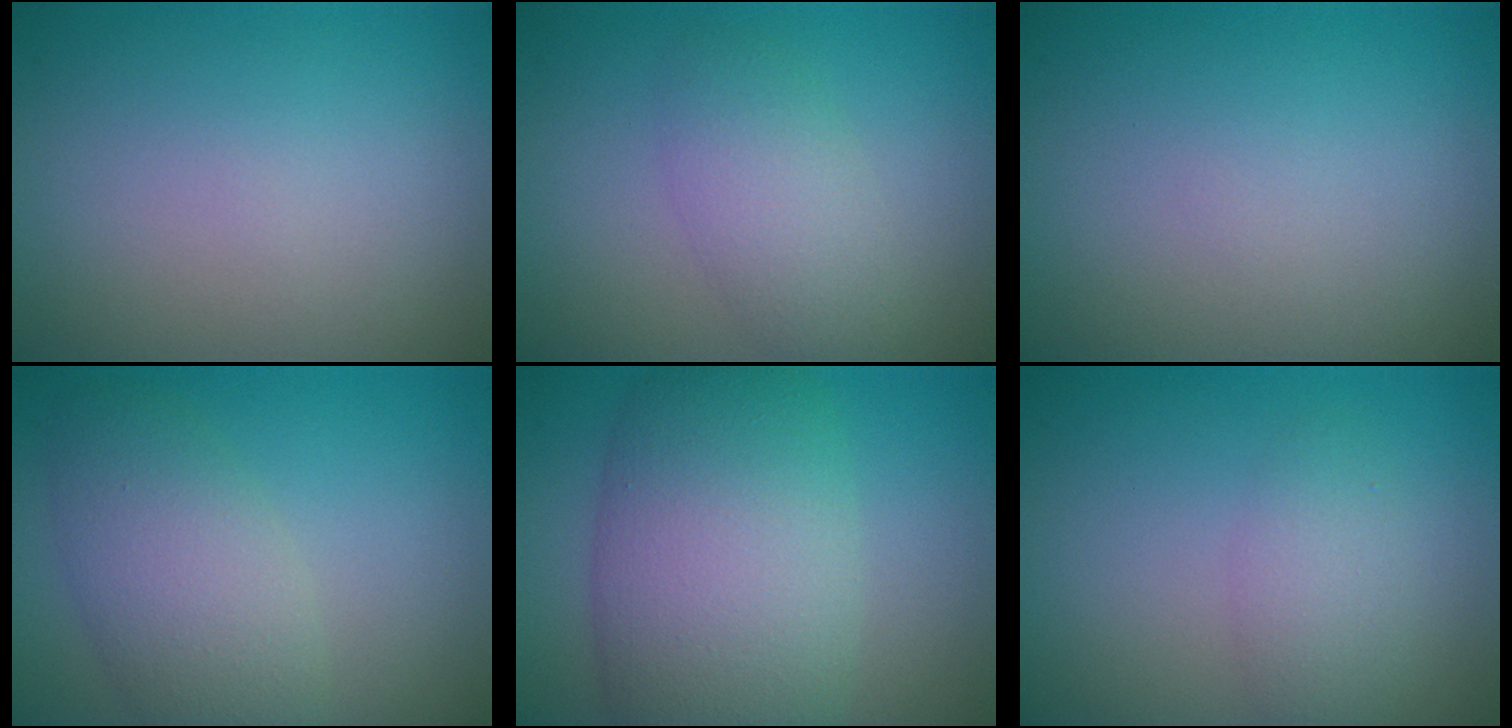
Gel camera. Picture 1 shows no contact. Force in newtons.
{"total": 3.1, "press": 3.1, "slide": 0.1}
{"total": 0.0}
{"total": 3.7, "press": 3.7, "slide": 0.3}
{"total": 10.0, "press": 10.0, "slide": 0.3}
{"total": 2.2, "press": 2.2, "slide": 0.1}